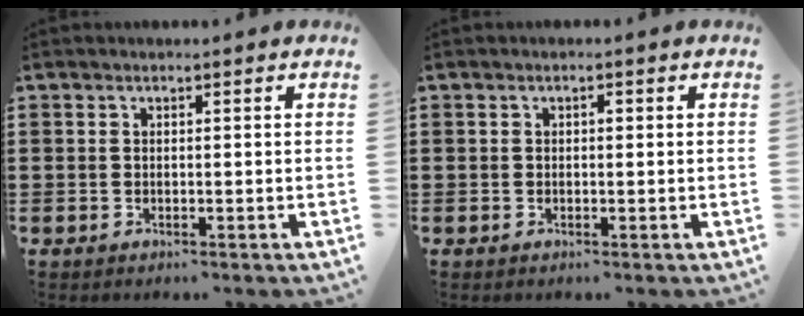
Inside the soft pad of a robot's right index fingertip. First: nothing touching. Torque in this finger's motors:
{"motor_torque": [0.12, -0.04, 0.00, 0.00]}